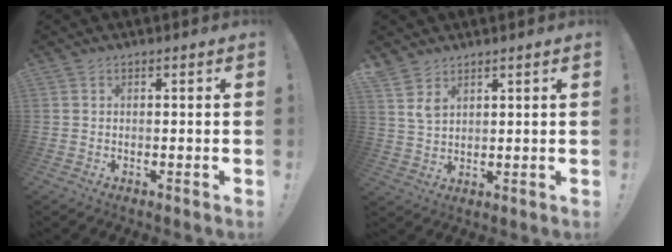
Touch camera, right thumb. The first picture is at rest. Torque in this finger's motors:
{"motor_torque": [-0.06, 0.08, 0.26, 0.18, 0.22]}